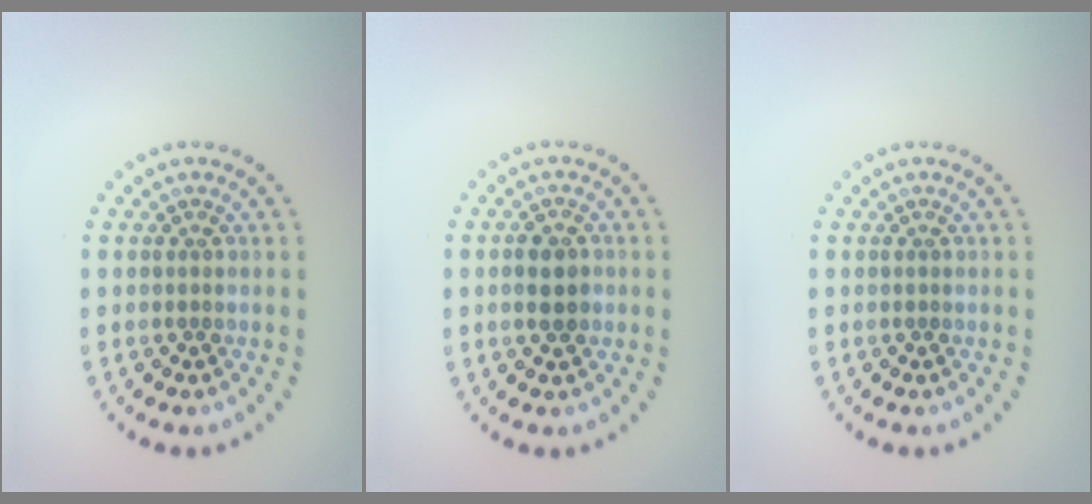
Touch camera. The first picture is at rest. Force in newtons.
{"total": 2.2, "press": 2.2, "slide": 0.1}
{"total": 0.0}